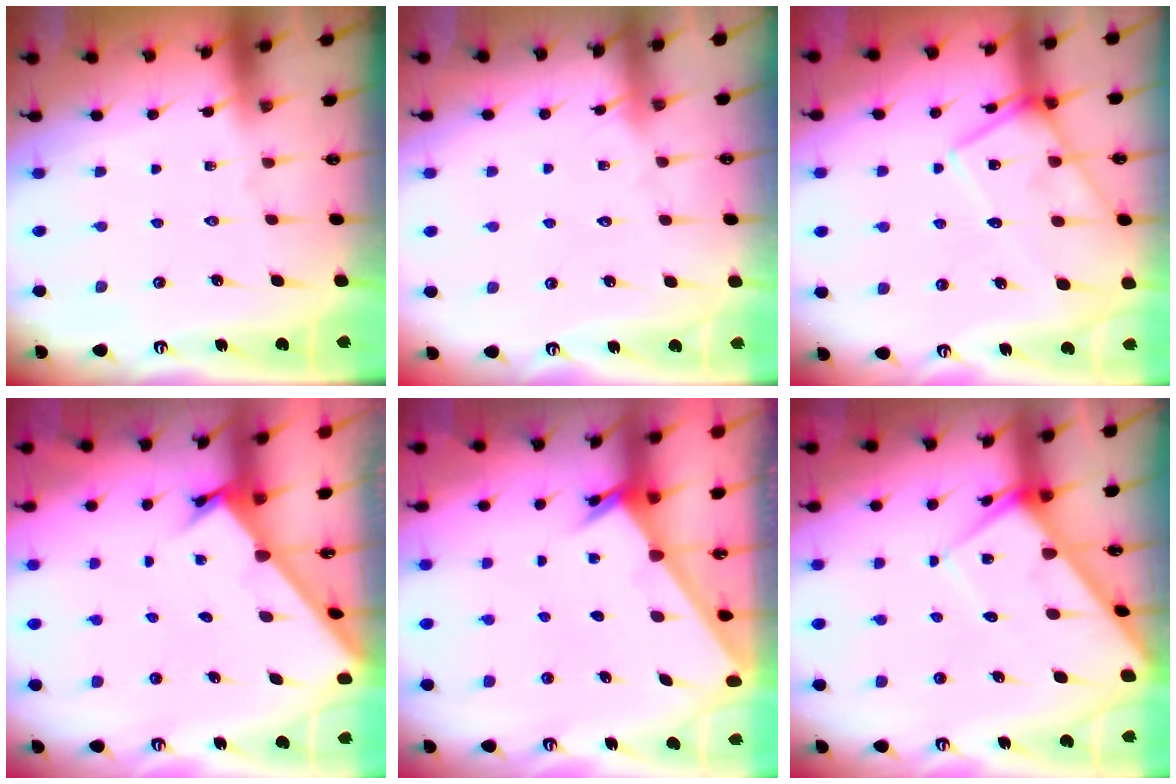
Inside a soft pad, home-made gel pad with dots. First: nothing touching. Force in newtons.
{"total": 5.2, "press": 5.2, "slide": 0.6}
{"total": 13.1, "press": 13.1, "slide": 1.1}
{"total": 1.8, "press": 1.8, "slide": 0.2}
{"total": 2.3, "press": 2.3, "slide": 0.2}
{"total": 8.4, "press": 8.4, "slide": 0.8}